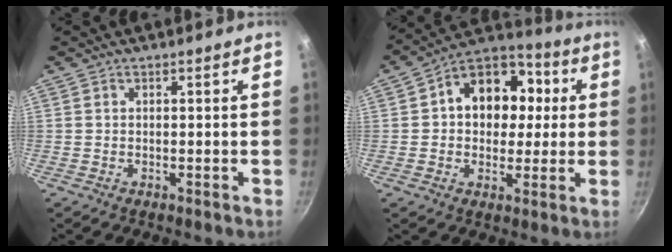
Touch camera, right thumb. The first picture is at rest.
{"total": 15.8, "force": [2.5, 12.1, 9.8], "torque": [-0.107, 0.025, 0.023]}